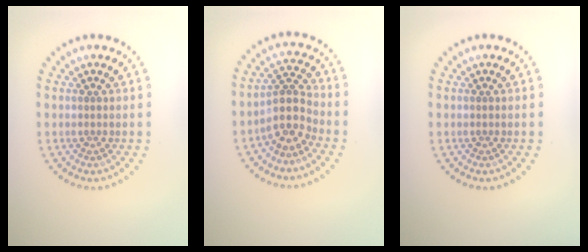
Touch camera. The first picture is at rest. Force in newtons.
{"total": 3.3, "press": 2.6, "slide": 2.1}
{"total": 0.0}